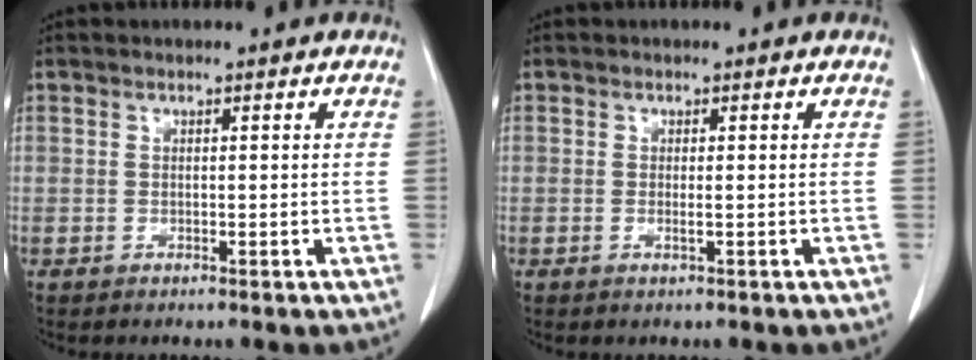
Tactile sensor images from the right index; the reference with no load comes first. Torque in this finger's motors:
{"motor_torque": [-0.03, 0.01, -0.07, -0.01]}